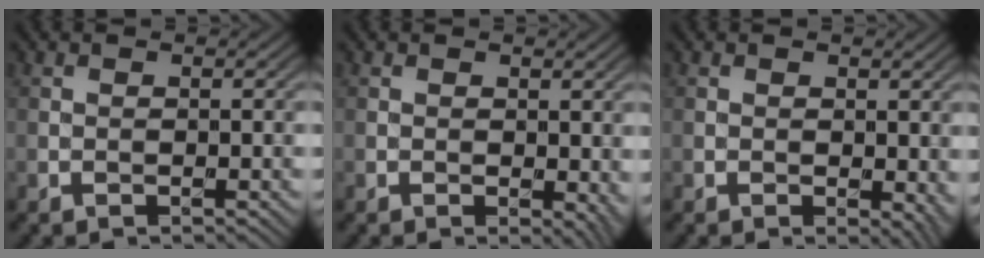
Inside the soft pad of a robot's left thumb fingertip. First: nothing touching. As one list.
[{"total": 2.5, "force": [-0.1, 1.4, 2.1], "torque": [-0.021, -0.007, 0.001]}, {"total": 2.6, "force": [-0.1, 1.4, 2.2], "torque": [-0.023, -0.006, 0.000]}]